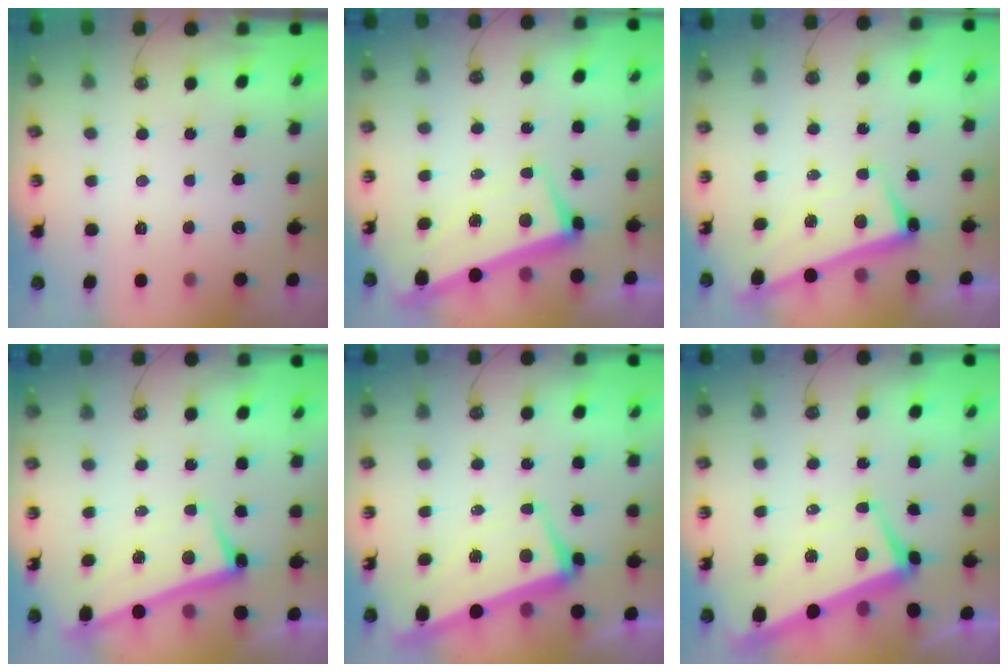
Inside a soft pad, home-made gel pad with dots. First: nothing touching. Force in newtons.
{"total": 3.0, "press": 2.4, "slide": 1.8}
{"total": 2.7, "press": 2.6, "slide": 0.8}
{"total": 2.6, "press": 2.5, "slide": 0.6}
{"total": 0.9, "press": 0.4, "slide": 0.8}
{"total": 2.0, "press": 1.6, "slide": 1.2}